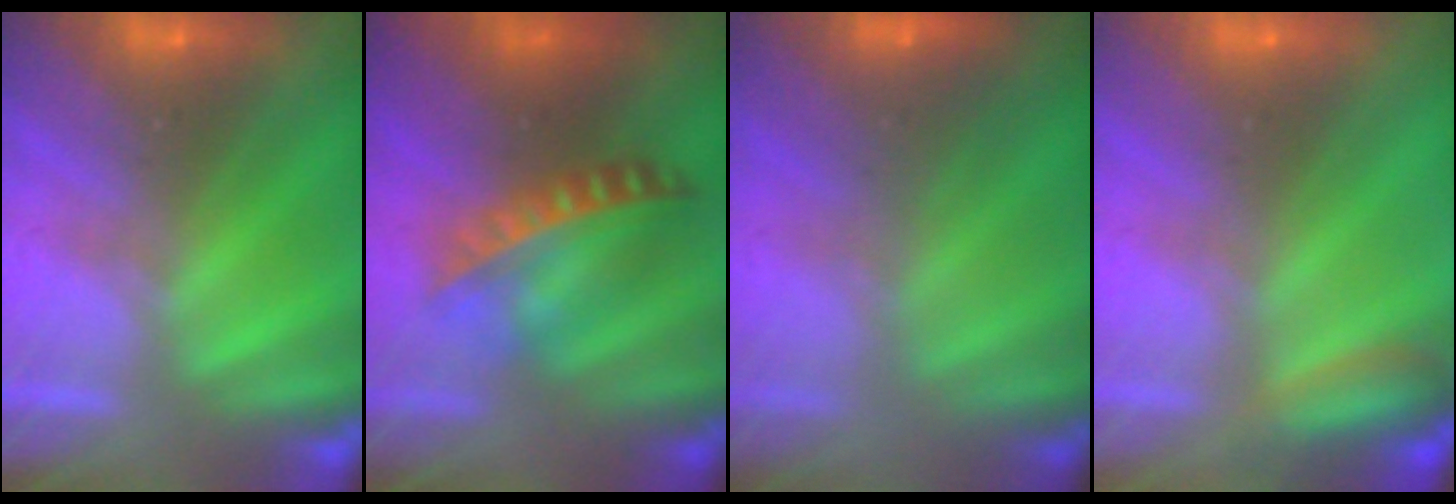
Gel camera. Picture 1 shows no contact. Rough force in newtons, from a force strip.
{"total": 7.3}
{"total": 2.8}
{"total": 2.8}